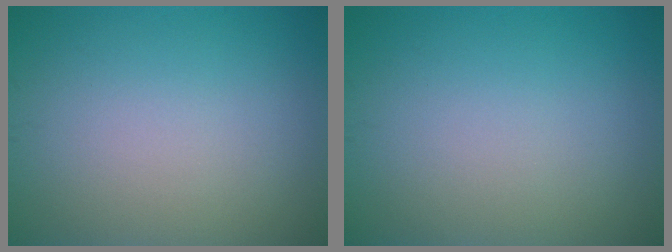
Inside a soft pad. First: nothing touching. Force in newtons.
{"total": 0.0}